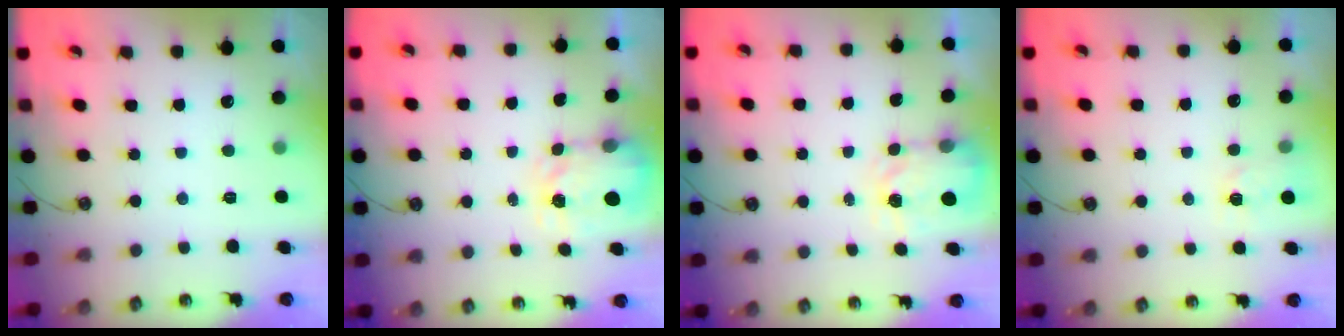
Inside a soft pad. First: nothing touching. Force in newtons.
{"total": 3.7, "press": 3.7, "slide": 0.5}
{"total": 3.6, "press": 3.6, "slide": 0.6}
{"total": 2.9, "press": 2.9, "slide": 0.5}